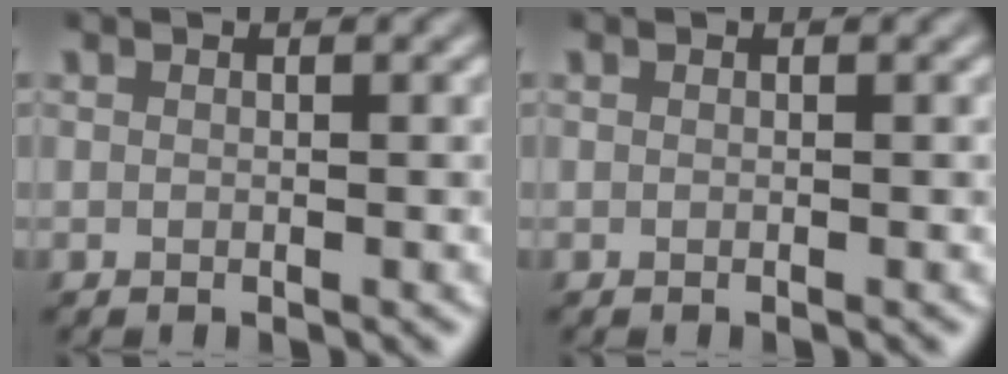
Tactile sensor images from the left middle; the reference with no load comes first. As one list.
[{"total": 0.0}]